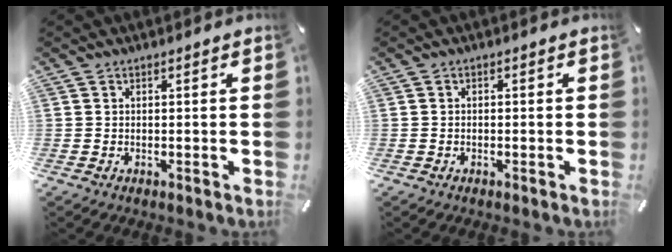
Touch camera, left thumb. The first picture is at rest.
{"total": 0.7, "force": [-0.4, 0.4, 0.3], "torque": [-0.007, 0.000, -0.009]}